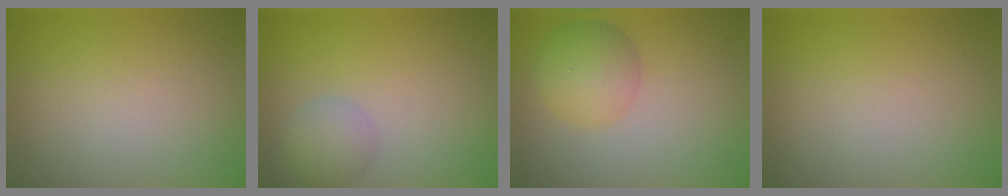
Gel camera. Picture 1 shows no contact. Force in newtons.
{"total": 2.5, "press": 2.5, "slide": 0.1}
{"total": 3.9, "press": 3.9, "slide": 0.1}
{"total": 0.0}